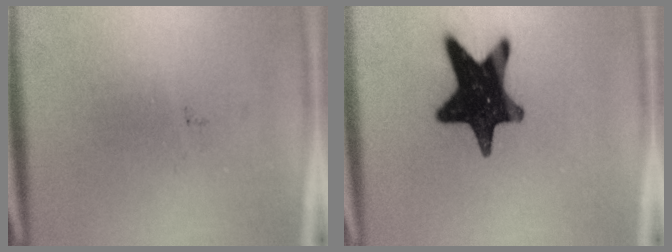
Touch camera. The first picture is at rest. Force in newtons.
{"total": 16.5}